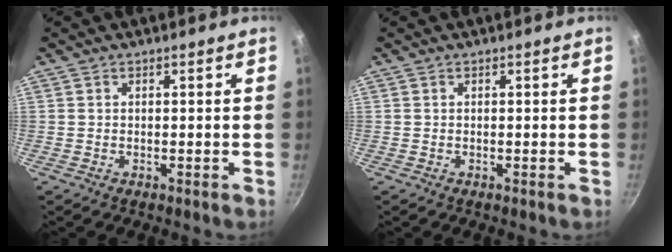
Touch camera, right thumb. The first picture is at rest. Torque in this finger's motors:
{"motor_torque": [0.00, 0.00, 0.19, -0.08, 0.00]}